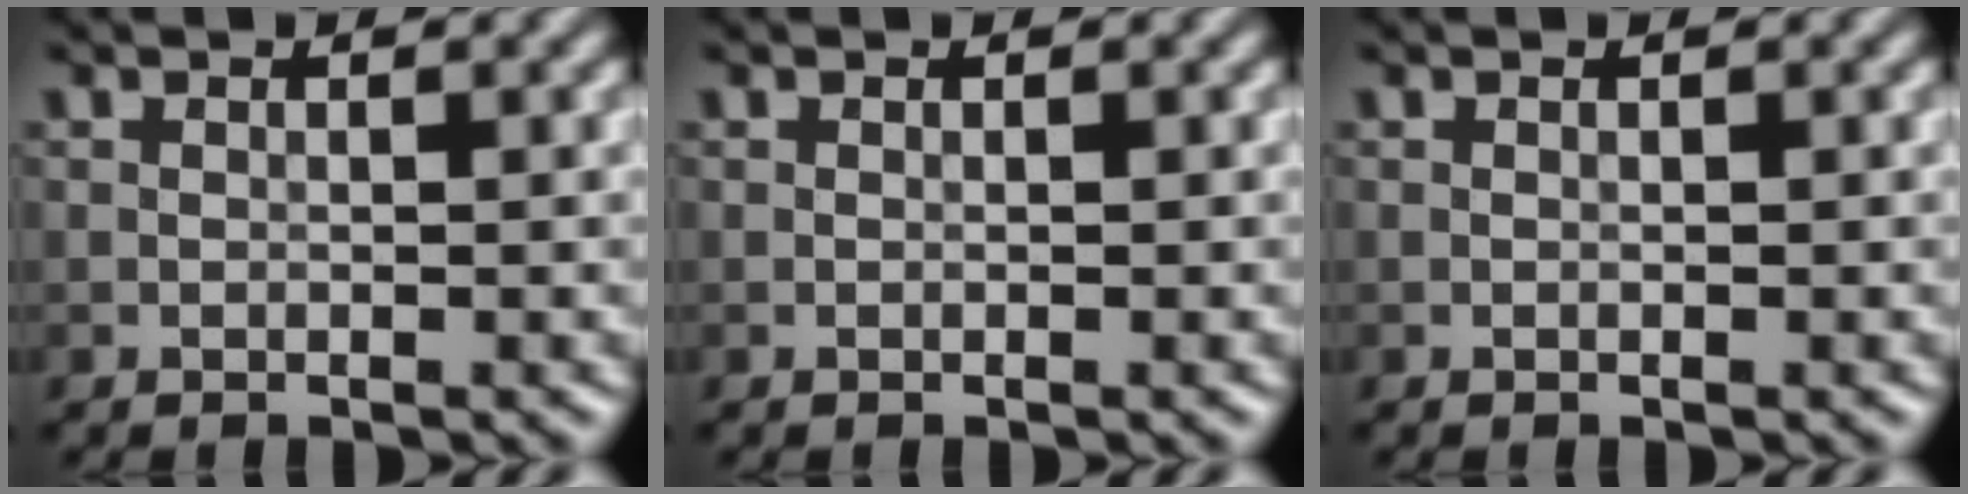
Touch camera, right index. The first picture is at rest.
{"total": 0.0}
{"total": 0.0}